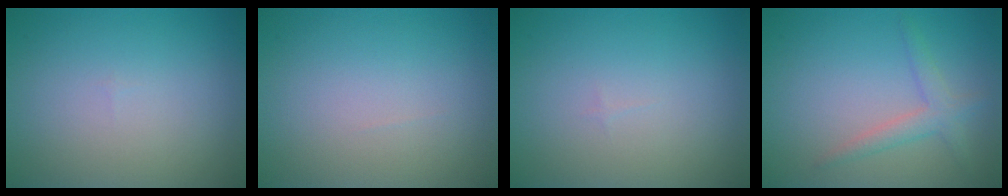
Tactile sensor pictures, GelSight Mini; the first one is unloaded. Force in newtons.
{"total": 0.0}
{"total": 0.0}
{"total": 2.1, "press": 2.1, "slide": 0.1}